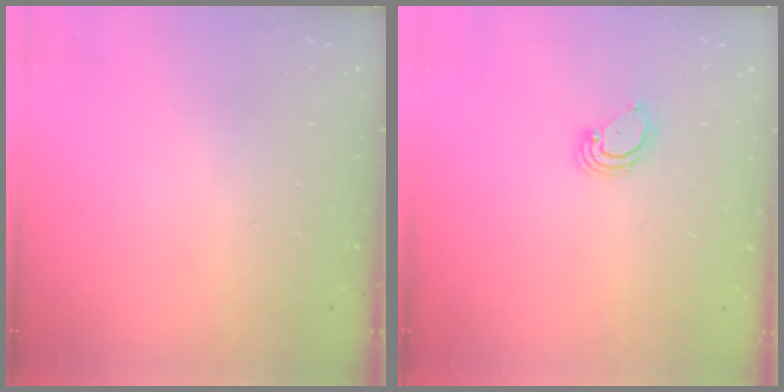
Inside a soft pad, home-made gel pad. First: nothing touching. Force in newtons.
{"total": 3.9, "press": 3.9, "slide": 0.2}